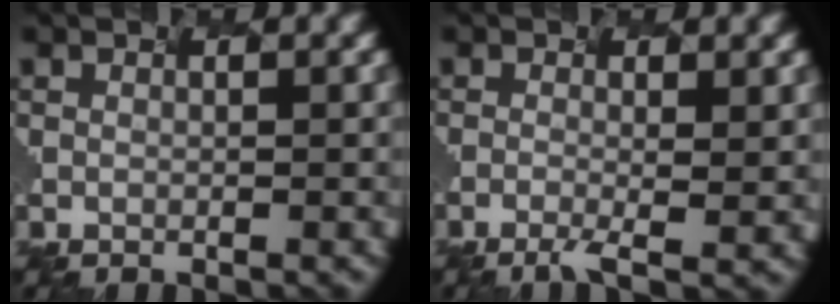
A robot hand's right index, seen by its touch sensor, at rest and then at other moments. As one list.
[{"total": 1.9, "force": [-1.1, -0.4, 1.6], "torque": [-0.047, -0.012, 0.006]}]